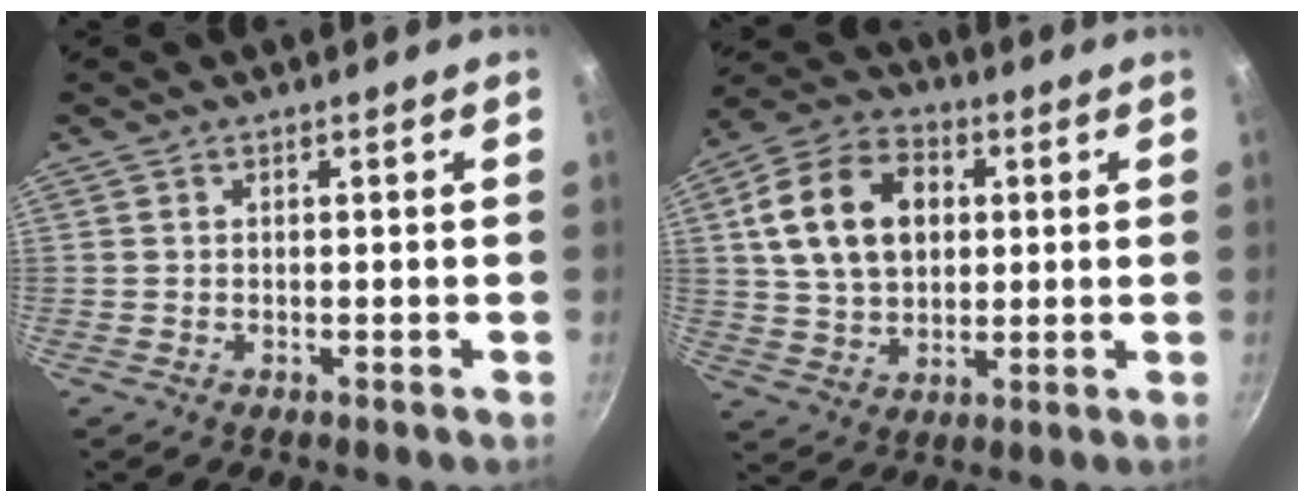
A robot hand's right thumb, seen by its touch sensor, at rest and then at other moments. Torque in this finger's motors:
{"motor_torque": [-1.06, 1.69, 0.56, 0.67, 0.14]}